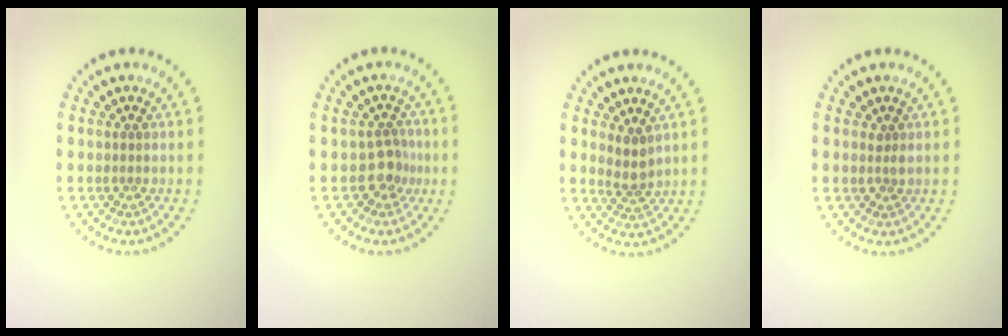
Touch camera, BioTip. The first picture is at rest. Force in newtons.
{"total": 1.9, "press": 1.6, "slide": 1.1}
{"total": 1.9, "press": 1.5, "slide": 1.1}
{"total": 0.6, "press": 0.6, "slide": 0.1}